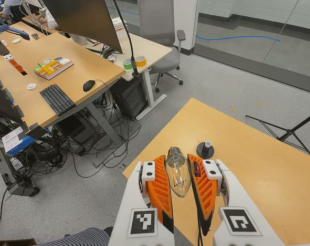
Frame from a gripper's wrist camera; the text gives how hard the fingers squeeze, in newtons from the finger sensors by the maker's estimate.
{"total": 22.4, "left": 24.8, "right": 19.9}